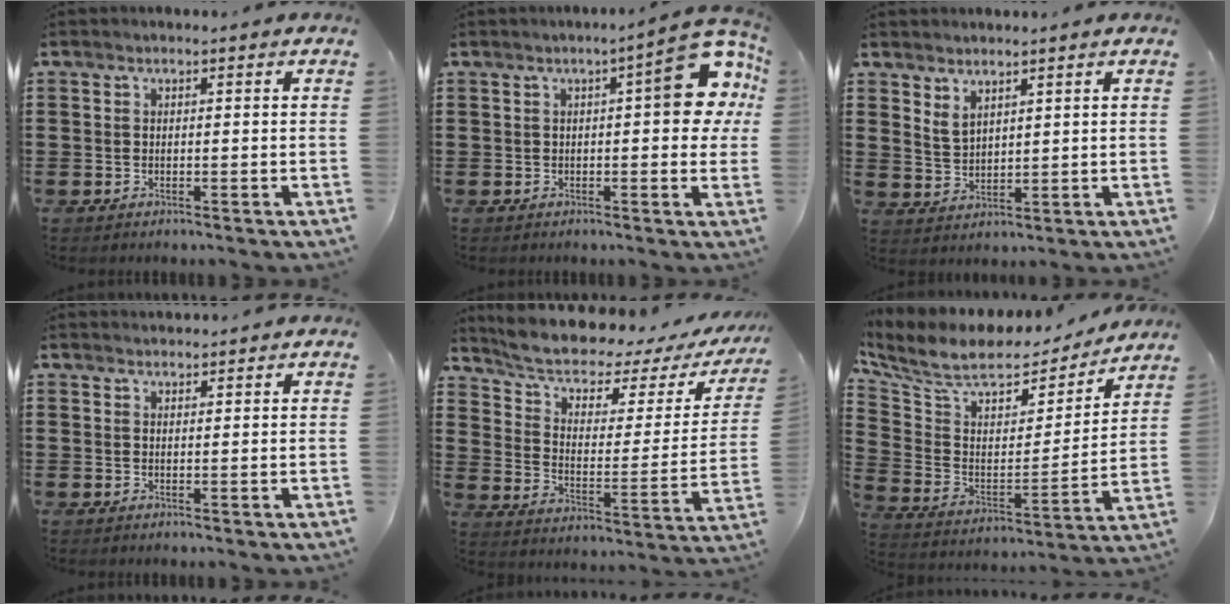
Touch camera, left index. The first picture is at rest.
{"total": 9.9, "force": [2.6, 2.7, 9.1], "torque": [-0.120, -0.009, 0.036]}
{"total": 2.8, "force": [2.5, 1.1, 0.9], "torque": [-0.023, -0.001, 0.047]}
{"total": 1.3, "force": [1.3, 0.2, 0.0], "torque": [-0.003, 0.001, 0.025]}
{"total": 7.0, "force": [5.9, 2.0, 3.1], "torque": [-0.091, -0.038, 0.102]}
{"total": 8.8, "force": [6.9, 3.4, 4.1], "torque": [-0.113, -0.041, 0.120]}